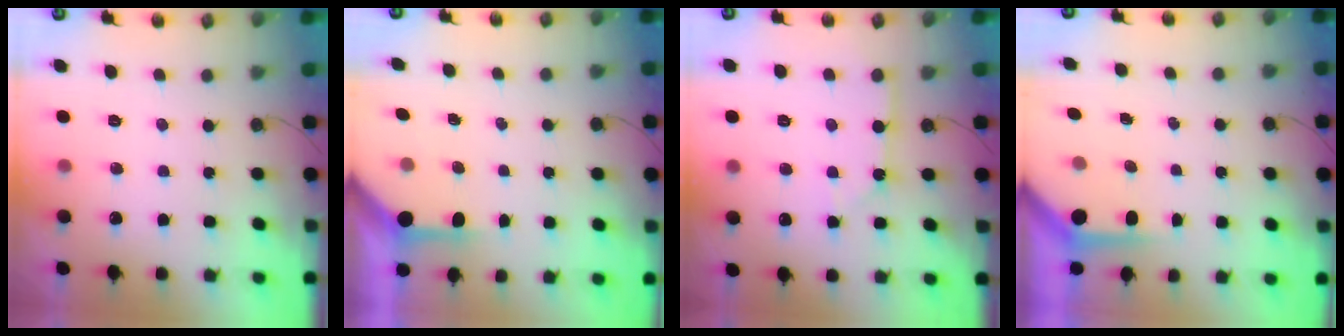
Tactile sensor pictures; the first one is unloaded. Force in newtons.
{"total": 3.4, "press": 3.4, "slide": 0.4}
{"total": 4.0, "press": 4.0, "slide": 0.4}
{"total": 3.6, "press": 3.6, "slide": 0.4}